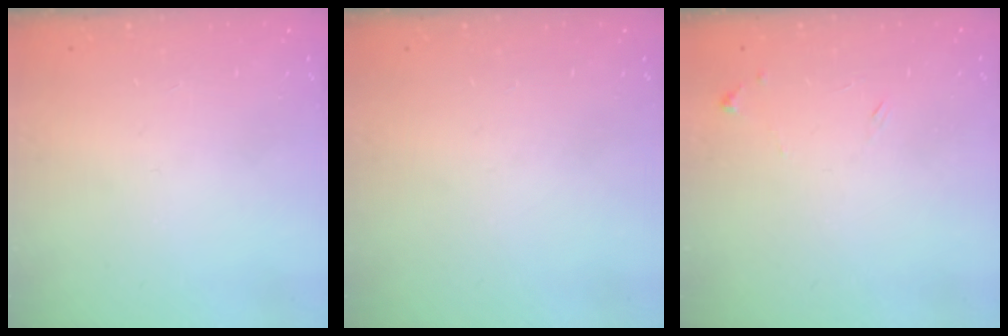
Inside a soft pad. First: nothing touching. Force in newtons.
{"total": 0.0}
{"total": 5.5, "press": 5.4, "slide": 0.4}